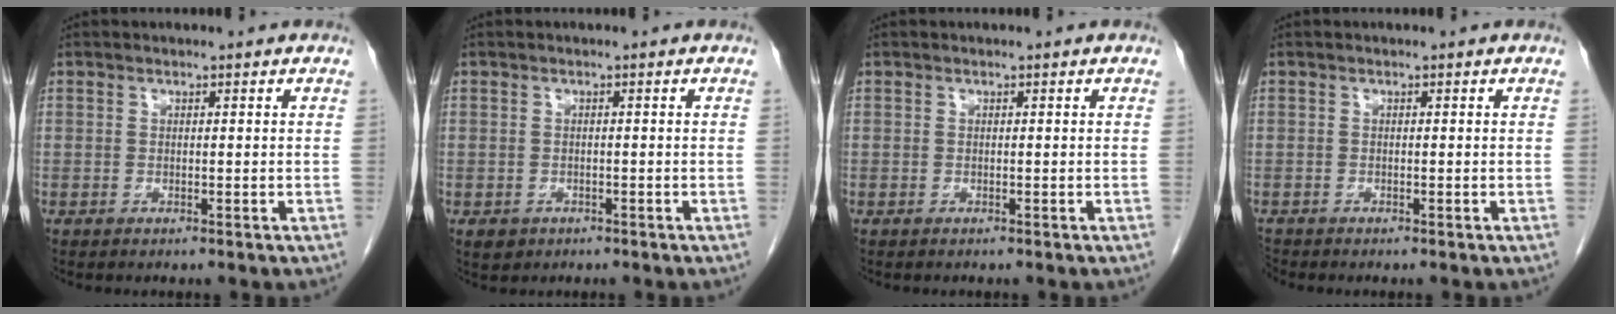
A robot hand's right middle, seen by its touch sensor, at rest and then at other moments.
{"total": 1.9, "force": [-1.0, 1.5, 0.5], "torque": [-0.011, 0.001, -0.009]}
{"total": 0.0}
{"total": 0.9, "force": [-0.9, 0.2, 0.0], "torque": [-0.004, -0.004, -0.018]}